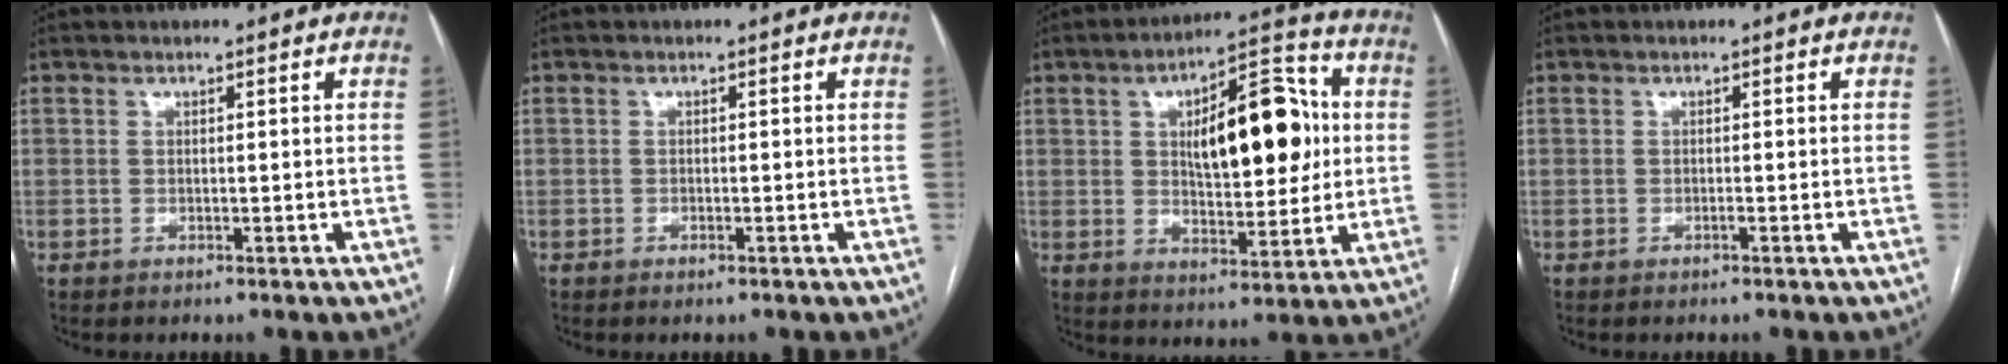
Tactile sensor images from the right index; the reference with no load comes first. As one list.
[{"total": 0.6, "force": [-0.4, 0.1, 0.4], "torque": [-0.009, -0.001, -0.005]}, {"total": 15.6, "force": [2.8, 5.9, 14.2], "torque": [-0.211, 0.025, 0.046]}, {"total": 0.0}]